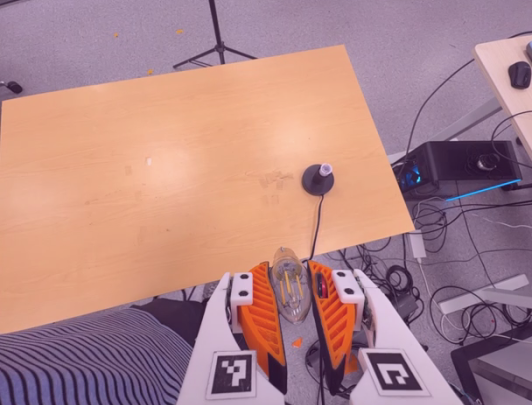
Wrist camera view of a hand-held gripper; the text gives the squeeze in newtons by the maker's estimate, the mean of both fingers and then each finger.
{"total": 20.3, "left": 23.7, "right": 17.0}